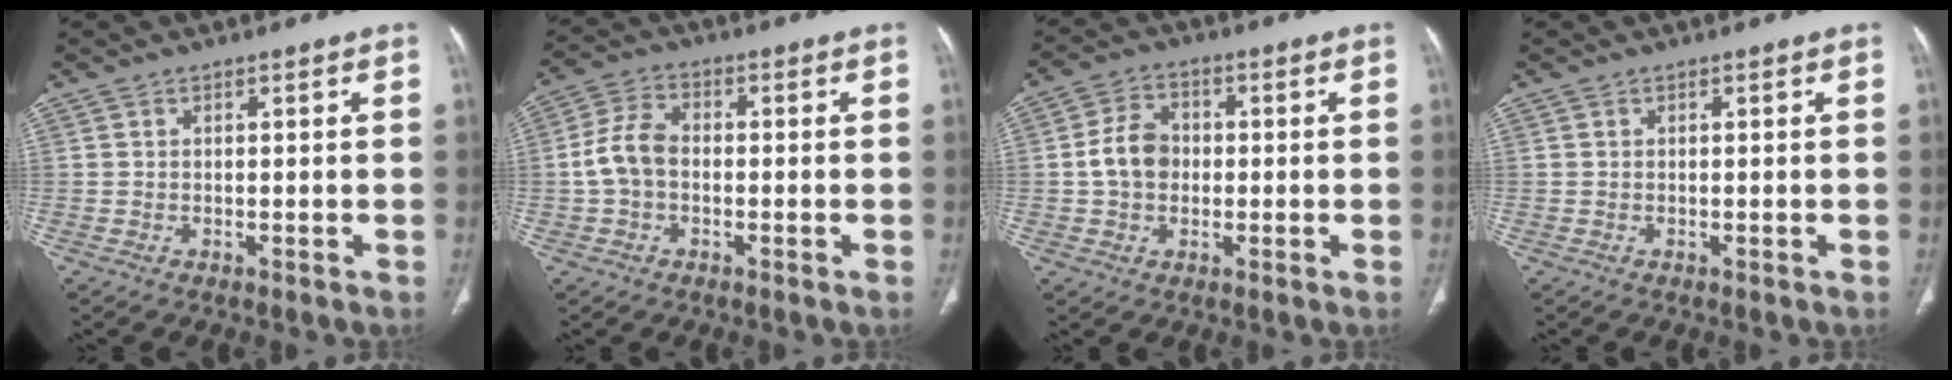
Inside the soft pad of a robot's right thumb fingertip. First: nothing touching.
{"total": 7.0, "force": [-0.7, 4.8, 5.0], "torque": [-0.100, 0.021, -0.021]}
{"total": 7.2, "force": [-0.2, 5.6, 4.5], "torque": [-0.067, 0.016, -0.011]}
{"total": 0.0}